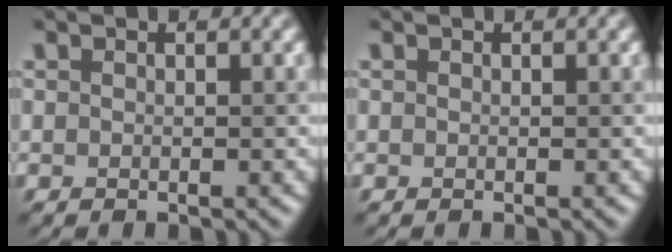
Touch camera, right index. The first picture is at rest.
{"total": 0.0}